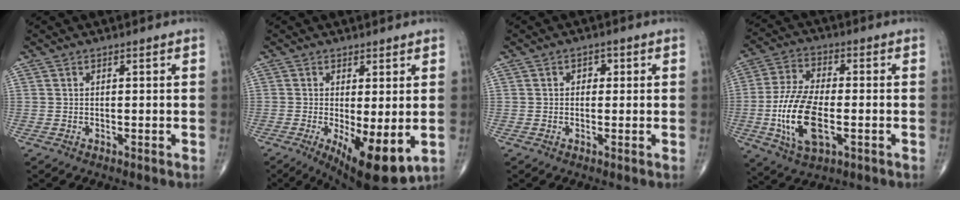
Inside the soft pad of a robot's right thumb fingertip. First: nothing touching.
{"total": 11.0, "force": [-2.6, 3.6, 10.1], "torque": [-0.151, -0.025, -0.027]}
{"total": 1.8, "force": [0.3, 1.5, 1.0], "torque": [-0.001, 0.004, -0.001]}
{"total": 14.9, "force": [-3.1, 7.0, 12.7], "torque": [-0.257, 0.007, -0.054]}